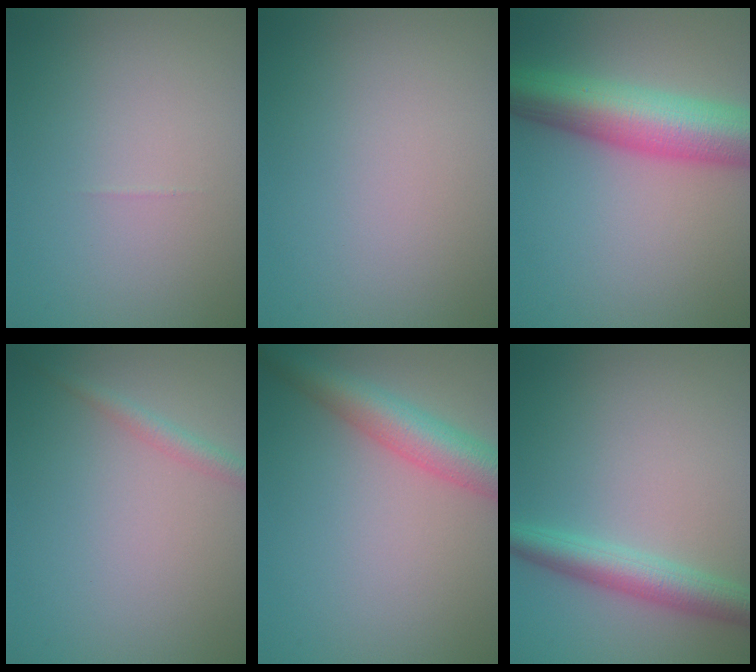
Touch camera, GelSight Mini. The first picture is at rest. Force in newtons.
{"total": 0.0}
{"total": 9.4, "press": 9.4, "slide": 0.3}
{"total": 1.5, "press": 1.5, "slide": 0.1}
{"total": 5.3, "press": 5.3, "slide": 0.2}
{"total": 3.8, "press": 3.8, "slide": 0.2}